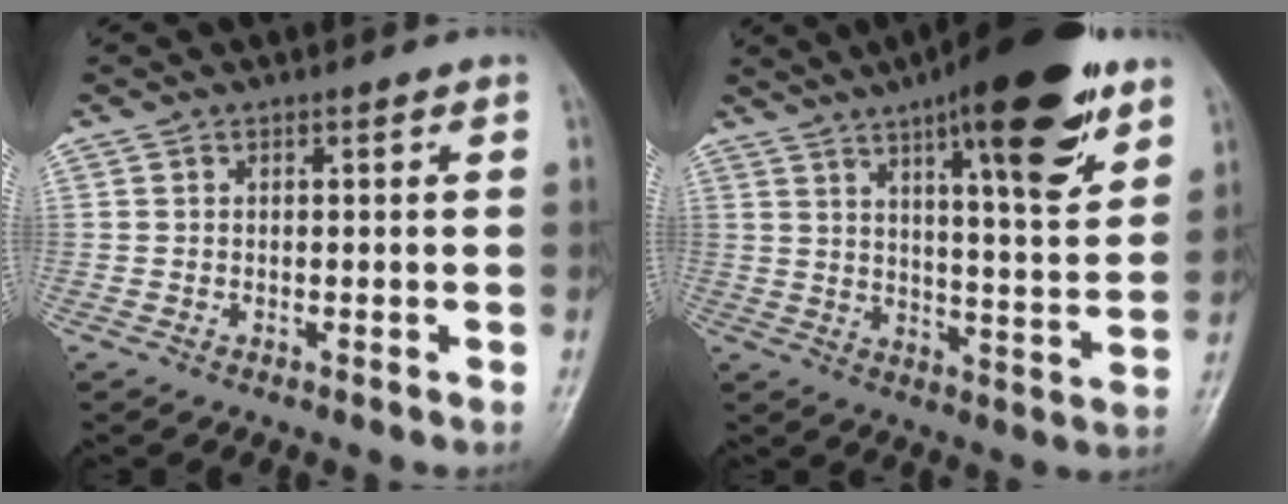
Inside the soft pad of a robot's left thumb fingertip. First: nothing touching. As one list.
[{"total": 20.9, "force": [12.0, 5.0, 16.4], "torque": [-0.218, -0.046, 0.177]}]